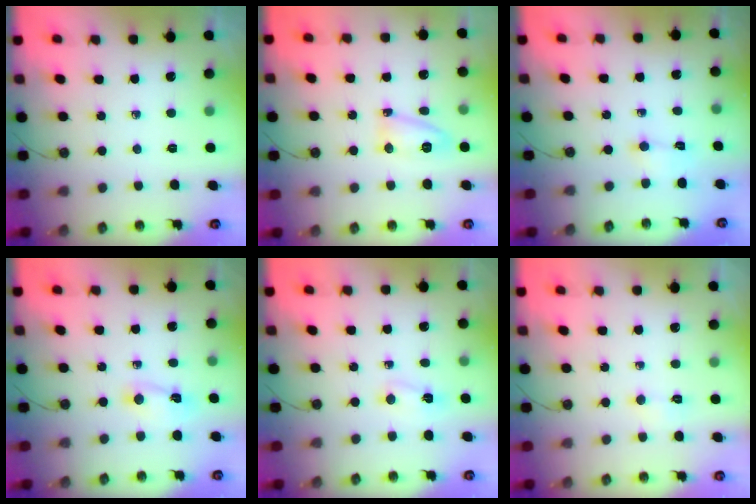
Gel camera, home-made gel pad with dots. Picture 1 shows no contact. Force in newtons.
{"total": 7.8, "press": 7.8, "slide": 0.7}
{"total": 1.5, "press": 1.3, "slide": 0.8}
{"total": 2.3, "press": 2.3, "slide": 0.3}
{"total": 2.0, "press": 2.0, "slide": 0.4}
{"total": 3.9, "press": 3.9, "slide": 0.6}